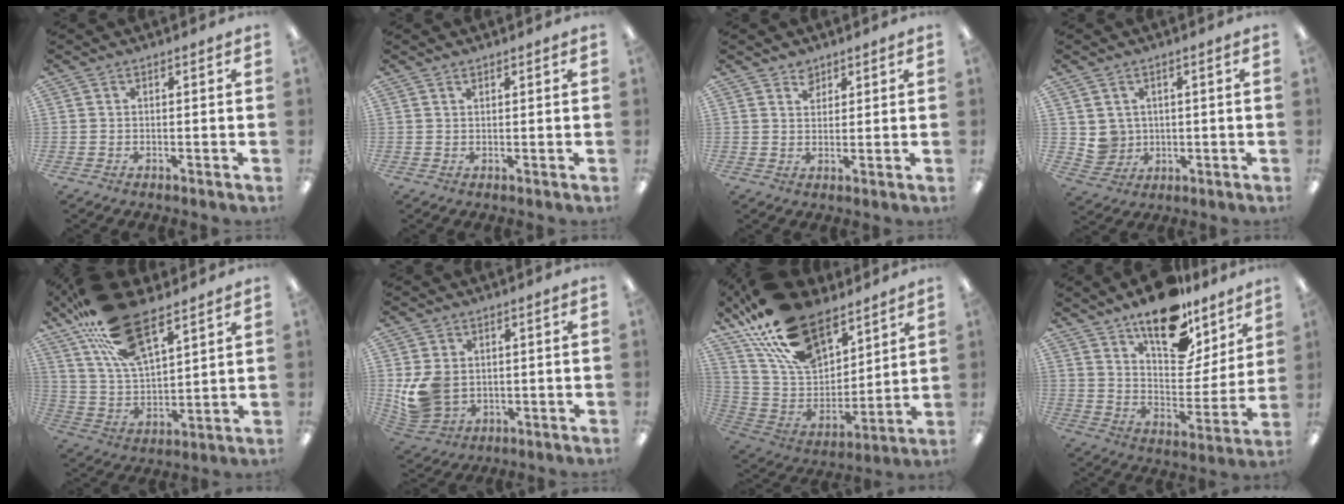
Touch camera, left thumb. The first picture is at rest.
{"total": 0.8, "force": [0.7, 0.3, 0.2], "torque": [-0.006, -0.001, 0.014]}
{"total": 3.4, "force": [2.6, 2.1, 0.7], "torque": [-0.003, -0.010, 0.048]}
{"total": 4.9, "force": [1.9, 4.5, 0.3], "torque": [-0.015, -0.003, 0.041]}
{"total": 21.2, "force": [13.6, 9.3, 13.4], "torque": [-0.248, -0.051, 0.244]}
{"total": 9.4, "force": [0.1, 7.6, 5.4], "torque": [-0.123, 0.004, 0.005]}
{"total": 23.5, "force": [15.8, 12.3, 12.3], "torque": [-0.232, -0.079, 0.292]}
{"total": 18.3, "force": [13.8, 8.1, 8.9], "torque": [-0.133, -0.095, 0.239]}